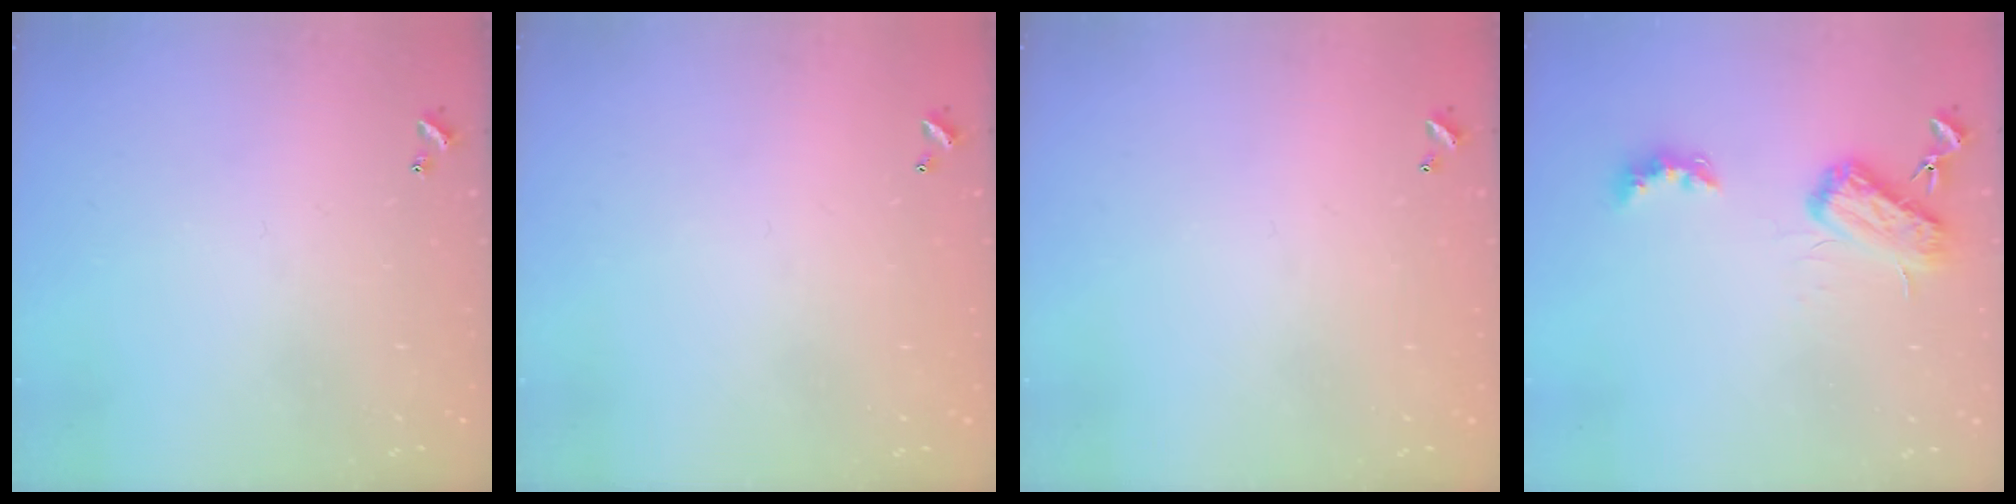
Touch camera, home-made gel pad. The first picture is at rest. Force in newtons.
{"total": 2.7, "press": 2.7, "slide": 0.1}
{"total": 2.8, "press": 2.8, "slide": 0.1}
{"total": 6.3, "press": 6.3, "slide": 0.9}